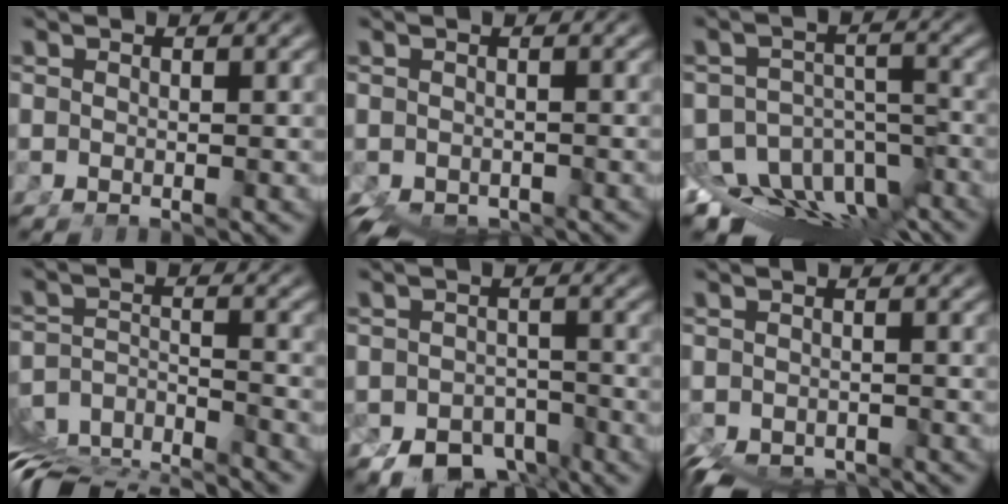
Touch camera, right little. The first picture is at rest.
{"total": 3.8, "force": [-2.6, 2.0, 1.9], "torque": [-0.041, -0.033, -0.025]}
{"total": 14.0, "force": [-7.2, 9.6, 7.1], "torque": [-0.116, -0.039, -0.106]}
{"total": 7.7, "force": [-4.8, 4.0, 4.5], "torque": [-0.080, -0.040, -0.069]}
{"total": 6.7, "force": [-4.7, 4.2, 2.2], "torque": [-0.015, -0.026, -0.067]}
{"total": 4.6, "force": [-3.6, 2.0, 1.9], "torque": [-0.036, -0.035, -0.042]}